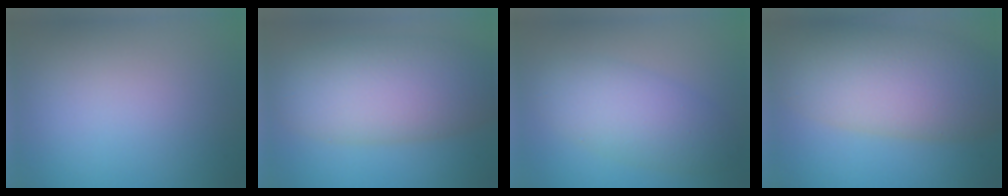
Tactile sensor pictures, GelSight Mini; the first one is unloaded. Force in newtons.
{"total": 9.0, "press": 9.0, "slide": 0.3}
{"total": 5.3, "press": 5.3, "slide": 0.0}
{"total": 10.6, "press": 10.6, "slide": 0.5}